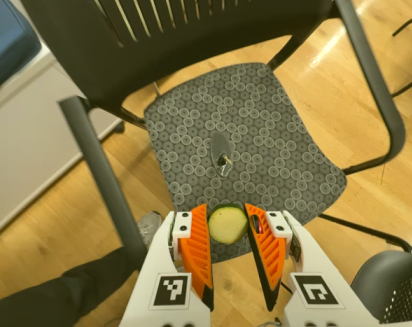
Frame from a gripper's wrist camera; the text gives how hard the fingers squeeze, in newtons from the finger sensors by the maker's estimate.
{"total": 9.1, "left": 9.3, "right": 8.9}